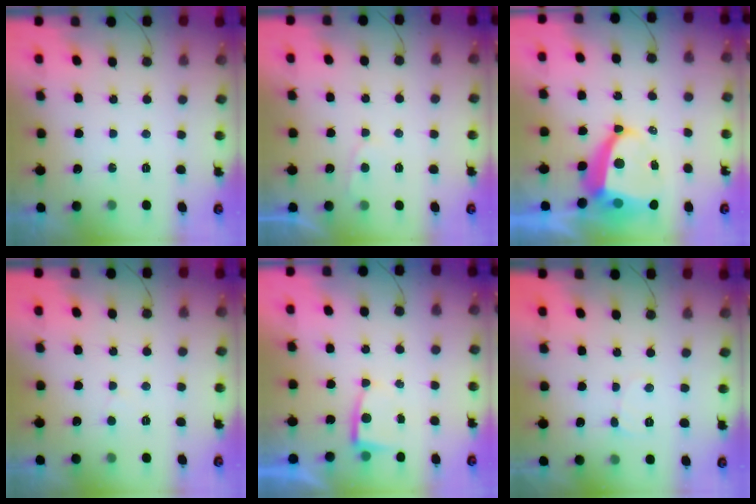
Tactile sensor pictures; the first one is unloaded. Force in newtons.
{"total": 2.0, "press": 2.0, "slide": 0.2}
{"total": 8.4, "press": 8.3, "slide": 1.0}
{"total": 2.9, "press": 2.9, "slide": 0.3}
{"total": 2.2, "press": 2.2, "slide": 0.3}
{"total": 3.7, "press": 3.6, "slide": 0.4}